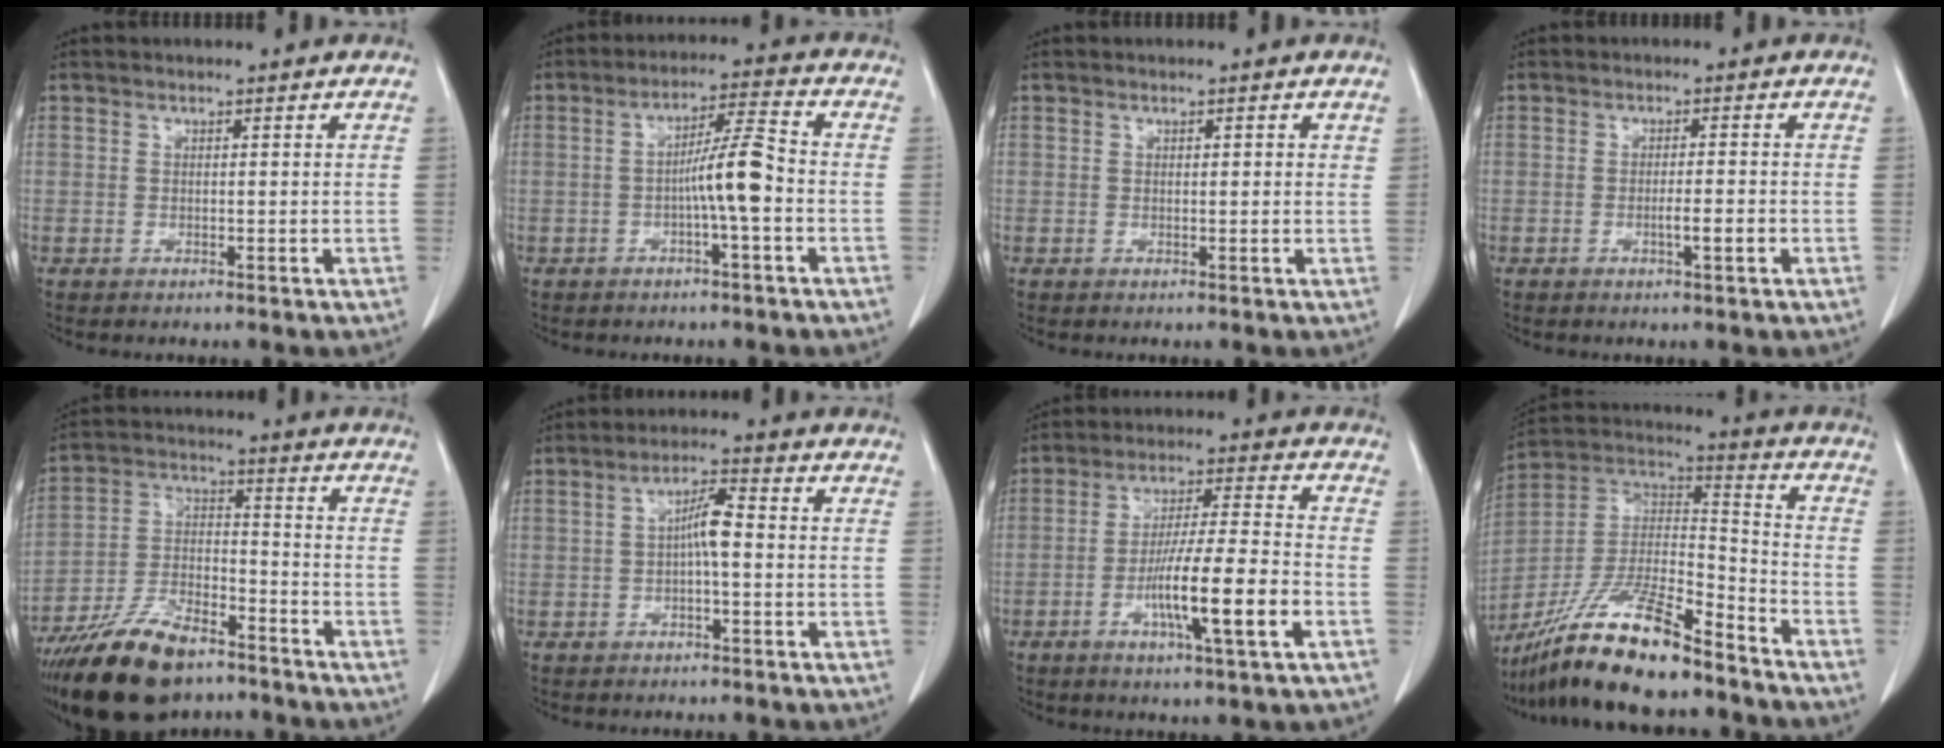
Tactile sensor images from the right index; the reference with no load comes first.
{"total": 6.7, "force": [-1.4, -0.1, 6.5], "torque": [-0.111, 0.016, -0.021]}
{"total": 1.2, "force": [0.5, 0.4, 1.0], "torque": [-0.015, 0.001, 0.004]}
{"total": 2.4, "force": [-0.7, 0.0, 2.3], "torque": [-0.037, 0.000, -0.009]}
{"total": 15.4, "force": [-11.5, 5.6, 8.6], "torque": [-0.172, -0.003, -0.205]}
{"total": 4.2, "force": [-0.3, 0.7, 4.1], "torque": [-0.074, 0.013, -0.004]}
{"total": 12.2, "force": [-4.2, 0.2, 11.5], "torque": [-0.199, -0.005, -0.070]}
{"total": 19.6, "force": [-15.3, 3.2, 11.7], "torque": [-0.248, -0.009, -0.283]}